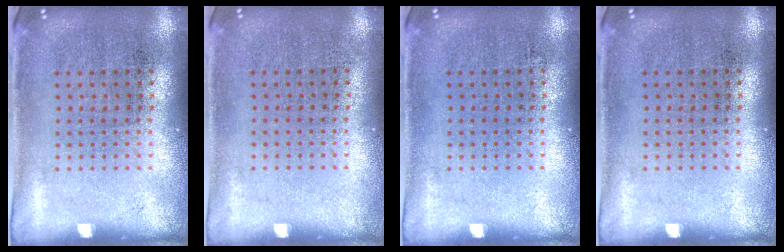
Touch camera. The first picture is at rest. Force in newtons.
{"total": 0.0}
{"total": 0.0}
{"total": 0.0}